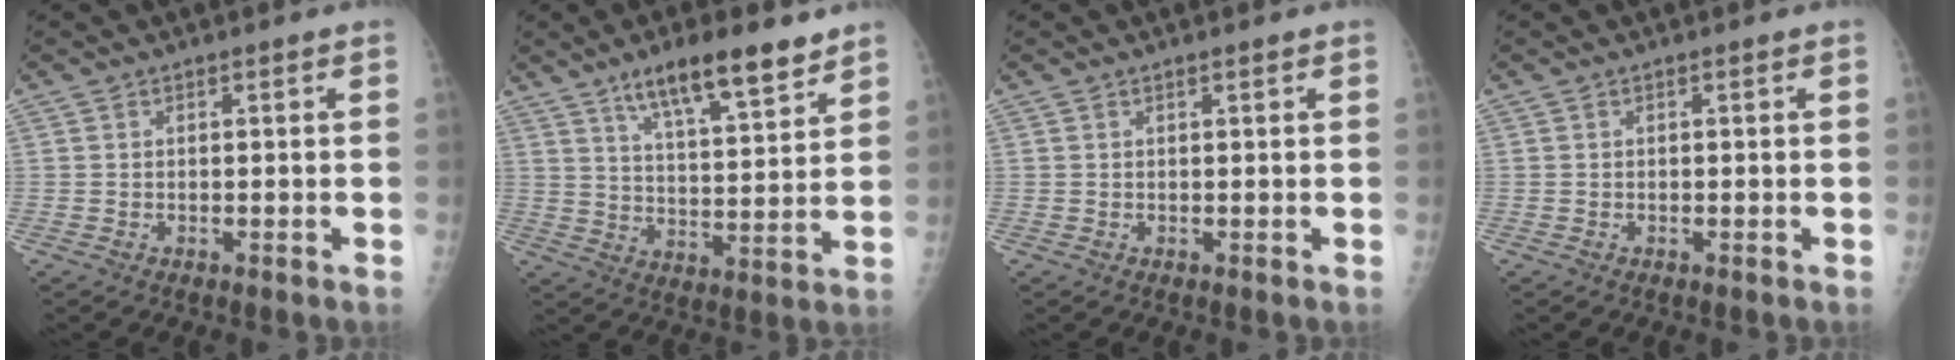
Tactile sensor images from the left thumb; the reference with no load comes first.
{"total": 13.4, "force": [9.2, 3.4, 9.1], "torque": [-0.128, -0.046, 0.154]}
{"total": 0.5, "force": [0.4, 0.1, 0.4], "torque": [-0.006, 0.000, 0.005]}
{"total": 0.0}